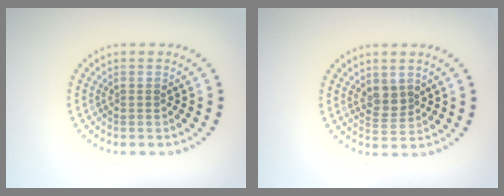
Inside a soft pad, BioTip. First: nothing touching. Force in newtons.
{"total": 2.0, "press": 1.8, "slide": 0.8}